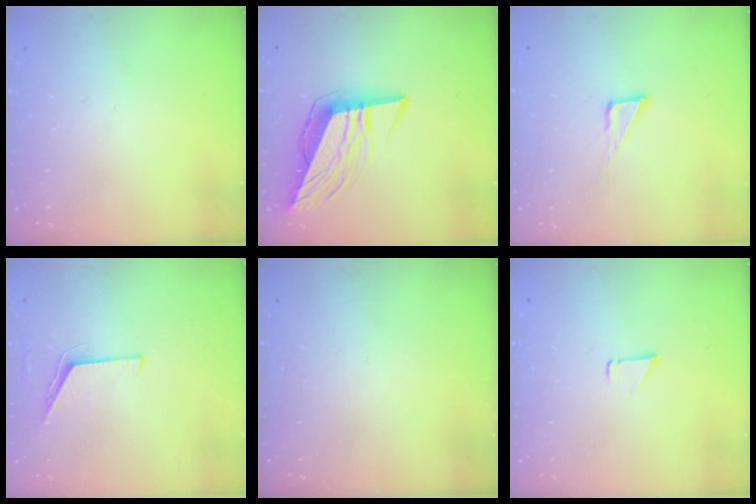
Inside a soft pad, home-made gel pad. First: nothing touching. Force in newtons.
{"total": 12.4, "press": 11.9, "slide": 3.6}
{"total": 3.8, "press": 3.8, "slide": 0.3}
{"total": 6.1, "press": 6.0, "slide": 0.6}
{"total": 0.0}
{"total": 0.9, "press": 0.8, "slide": 0.1}